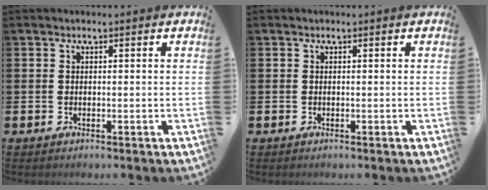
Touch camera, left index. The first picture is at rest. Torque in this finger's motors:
{"motor_torque": [0.00, 0.00, 0.00, 0.01]}